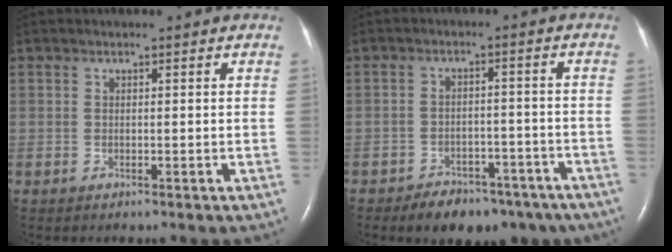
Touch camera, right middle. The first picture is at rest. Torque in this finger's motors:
{"motor_torque": [-0.19, -0.15, 0.14, 0.02]}